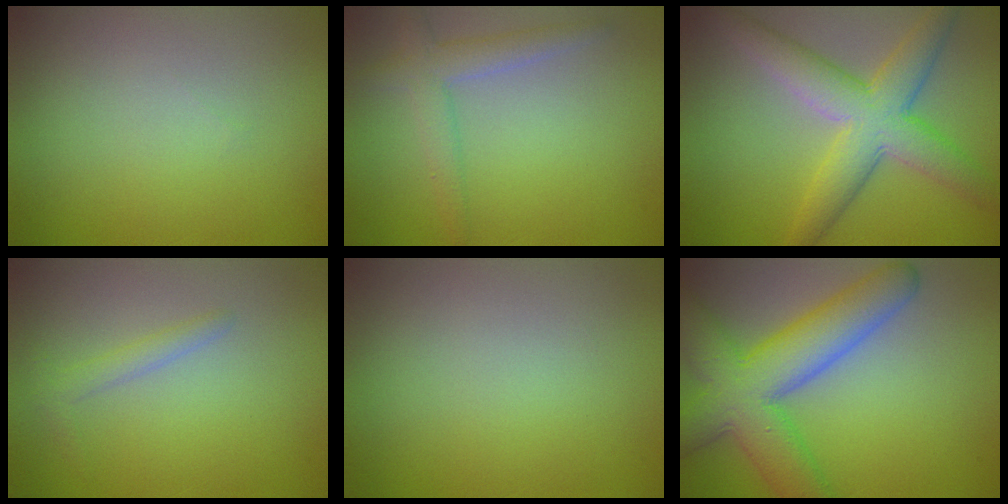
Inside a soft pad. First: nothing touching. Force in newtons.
{"total": 2.8, "press": 2.8, "slide": 0.1}
{"total": 6.5, "press": 6.5, "slide": 0.3}
{"total": 1.3, "press": 1.3, "slide": 0.1}
{"total": 0.0}
{"total": 8.6, "press": 8.6, "slide": 0.4}